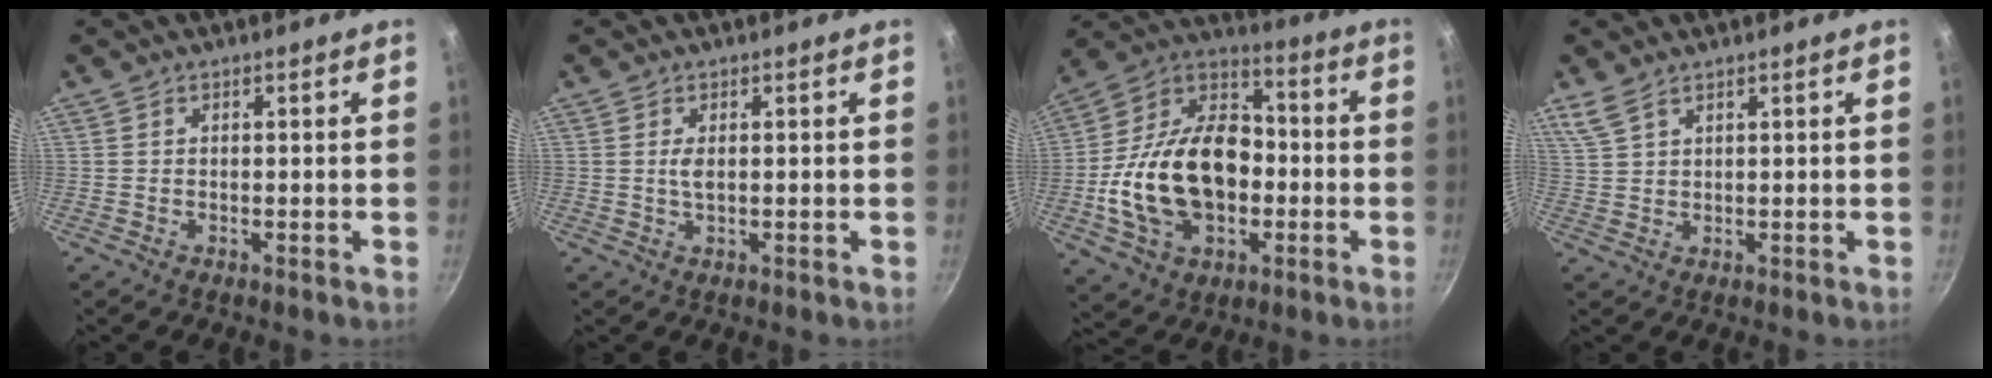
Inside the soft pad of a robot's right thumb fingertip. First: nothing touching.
{"total": 2.0, "force": [0.3, 1.0, 1.7], "torque": [-0.033, -0.001, 0.005]}
{"total": 24.2, "force": [-3.5, 16.3, 17.5], "torque": [-0.295, 0.052, -0.062]}
{"total": 2.7, "force": [2.0, 1.1, 1.4], "torque": [-0.030, -0.004, 0.048]}